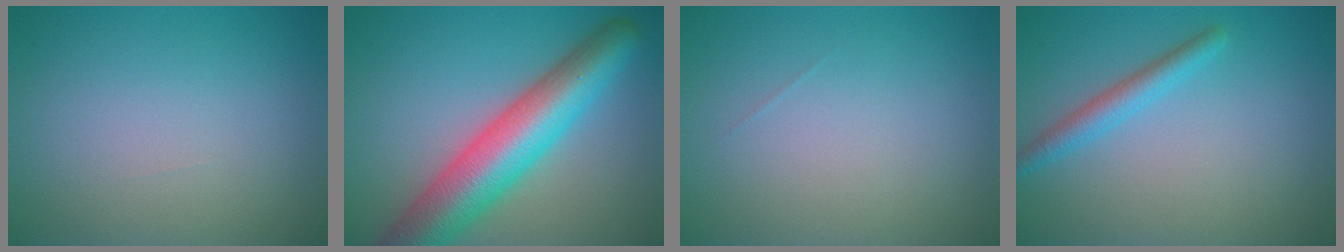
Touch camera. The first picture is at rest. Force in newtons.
{"total": 9.5, "press": 9.5, "slide": 0.4}
{"total": 0.0}
{"total": 2.3, "press": 2.3, "slide": 0.1}